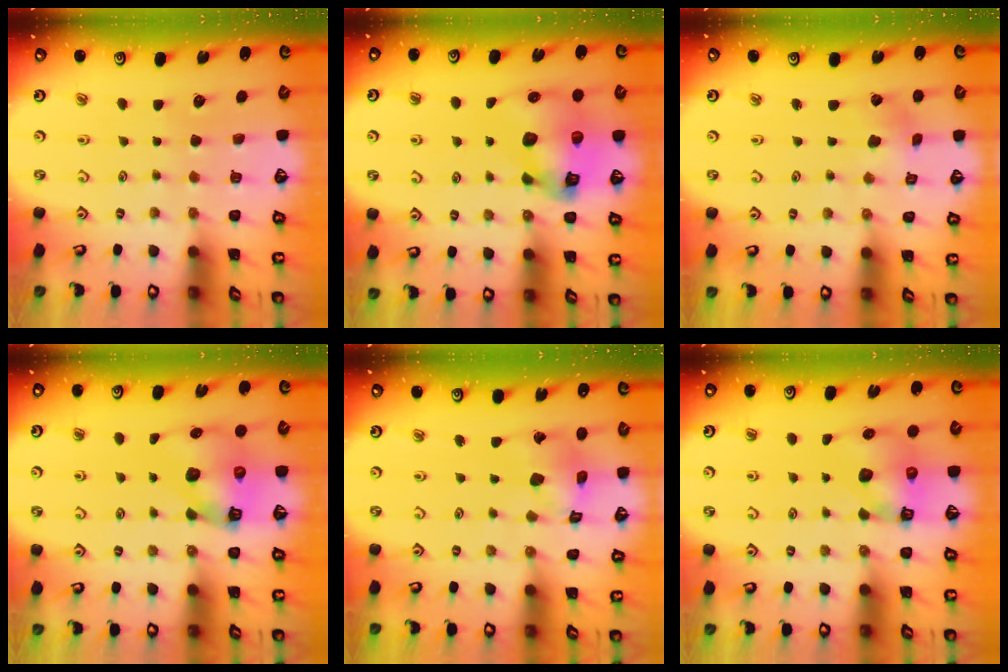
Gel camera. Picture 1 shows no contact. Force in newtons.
{"total": 12.4, "press": 12.3, "slide": 2.0}
{"total": 2.2, "press": 2.2, "slide": 0.3}
{"total": 10.3, "press": 10.3, "slide": 0.9}
{"total": 10.7, "press": 10.7, "slide": 1.1}
{"total": 9.3, "press": 9.3, "slide": 0.7}